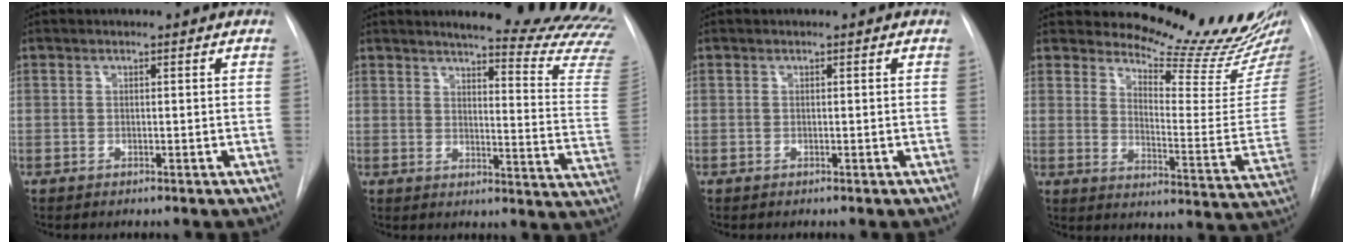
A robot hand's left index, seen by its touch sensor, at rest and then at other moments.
{"total": 23.5, "force": [21.9, 0.8, 8.6], "torque": [-0.108, -0.146, 0.236]}
{"total": 0.0}
{"total": 18.5, "force": [17.5, 1.5, 5.8], "torque": [-0.080, -0.119, 0.208]}